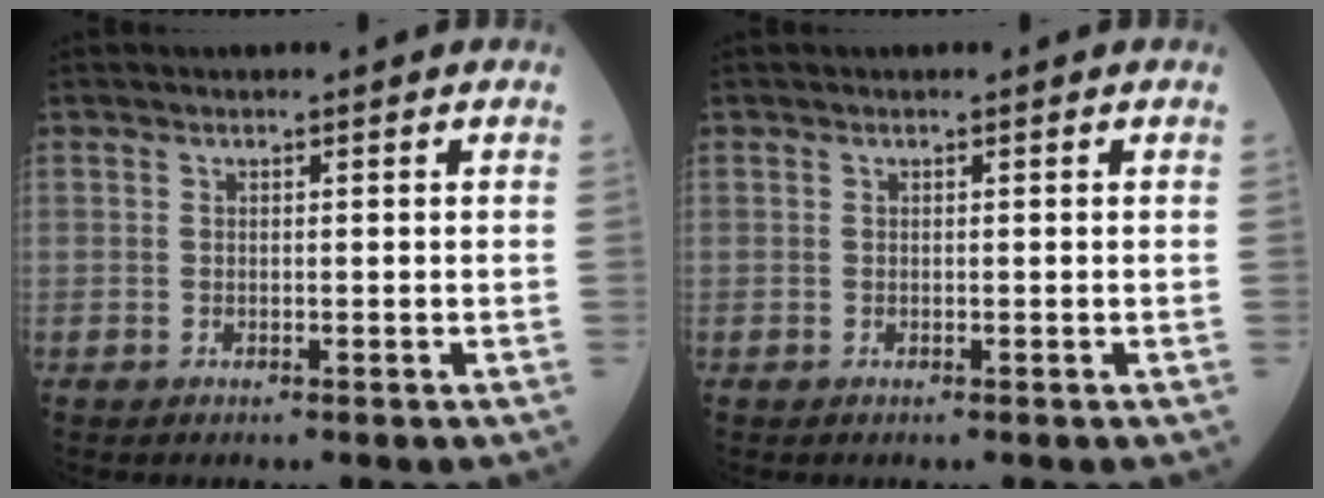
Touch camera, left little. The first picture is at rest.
{"total": 0.0}